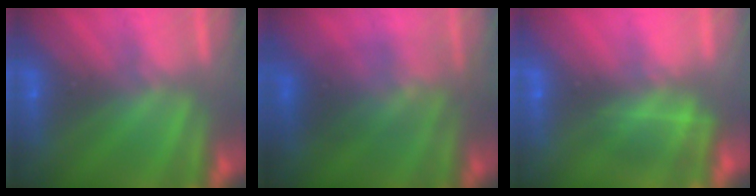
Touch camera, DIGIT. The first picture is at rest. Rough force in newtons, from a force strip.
{"total": 1.7}
{"total": 4.7}